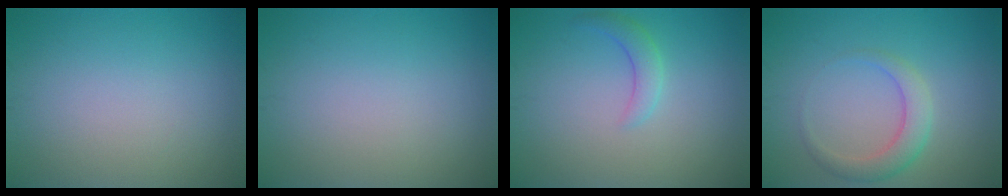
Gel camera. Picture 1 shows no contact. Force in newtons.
{"total": 0.0}
{"total": 1.9, "press": 1.9, "slide": 0.1}
{"total": 2.9, "press": 2.9, "slide": 0.1}